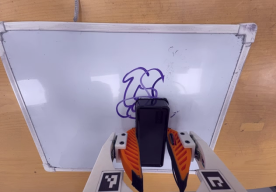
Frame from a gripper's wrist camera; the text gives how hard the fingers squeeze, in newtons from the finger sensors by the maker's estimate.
{"total": 10.3, "left": 10.5, "right": 10.2}